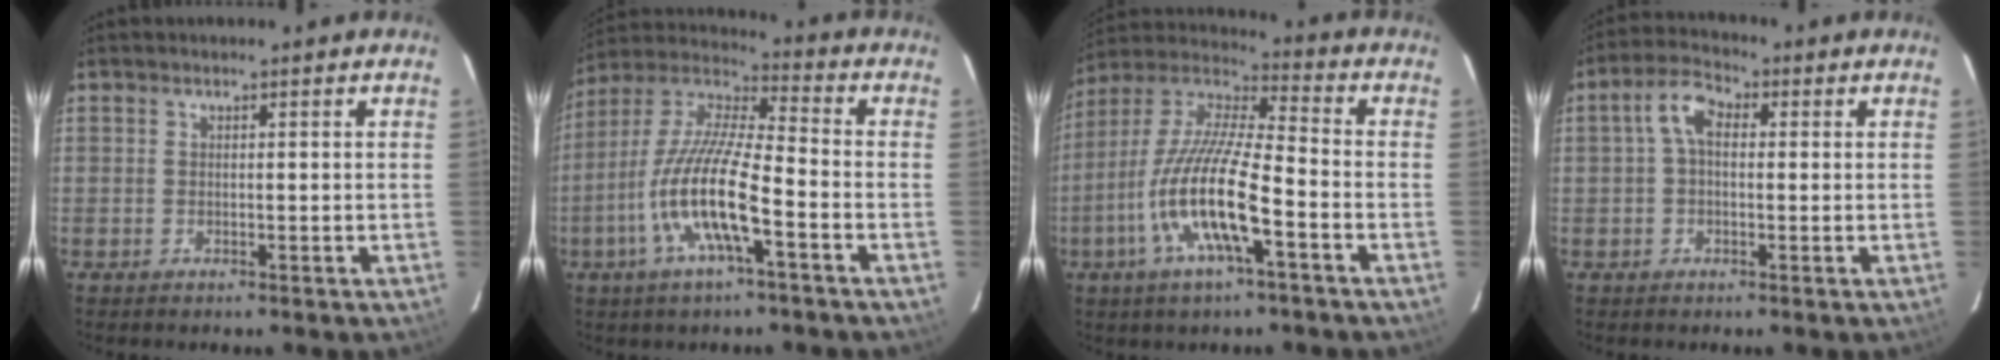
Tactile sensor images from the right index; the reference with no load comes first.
{"total": 14.5, "force": [-5.6, 2.5, 13.2], "torque": [-0.266, -0.005, -0.116]}
{"total": 15.8, "force": [-6.1, 2.9, 14.3], "torque": [-0.286, -0.010, -0.127]}
{"total": 5.1, "force": [0.5, 3.2, 4.0], "torque": [-0.080, 0.021, 0.009]}